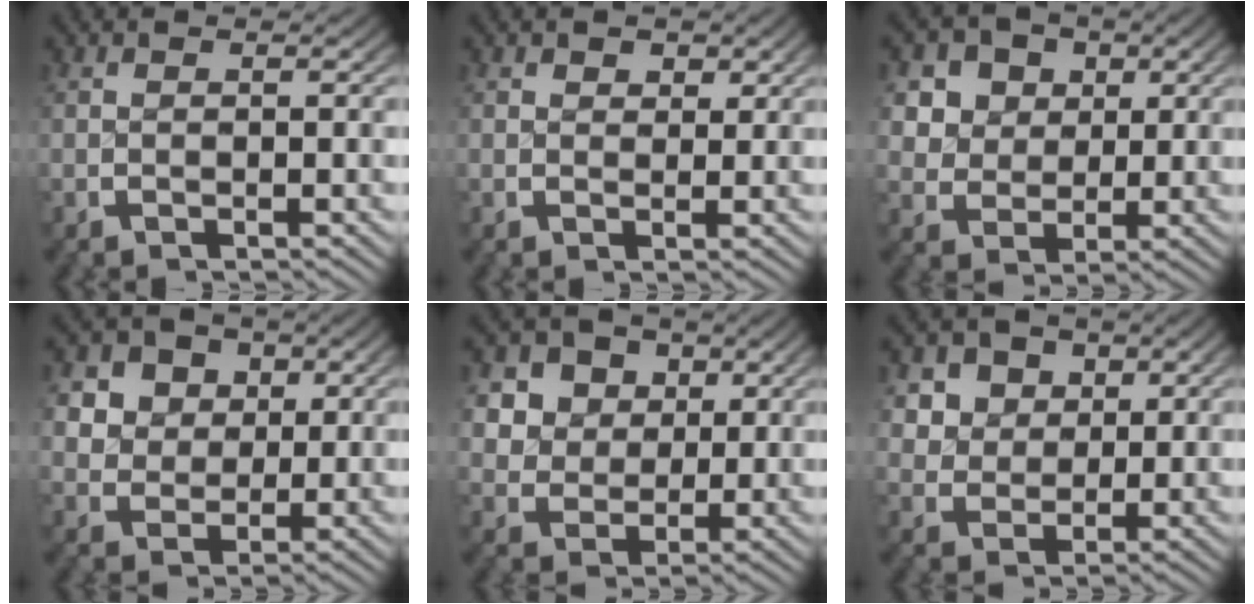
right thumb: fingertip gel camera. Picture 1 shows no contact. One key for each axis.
{"total": 1.4, "fx": 1.0, "fy": 0.8, "fz": 0.4, "tx": 0.002, "ty": -0.005, "tz": 0.021}
{"total": 6.9, "fx": 1.5, "fy": 5.9, "fz": 3.2, "tx": -0.071, "ty": -0.021, "tz": 0.029}
{"total": 6.6, "fx": 1.1, "fy": 5.7, "fz": 3.1, "tx": -0.064, "ty": -0.019, "tz": 0.024}
{"total": 7.6, "fx": 1.5, "fy": 6.6, "fz": 3.6, "tx": -0.078, "ty": -0.020, "tz": 0.026}
{"total": 5.7, "fx": 1.5, "fy": 4.8, "fz": 2.7, "tx": -0.057, "ty": -0.017, "tz": 0.032}